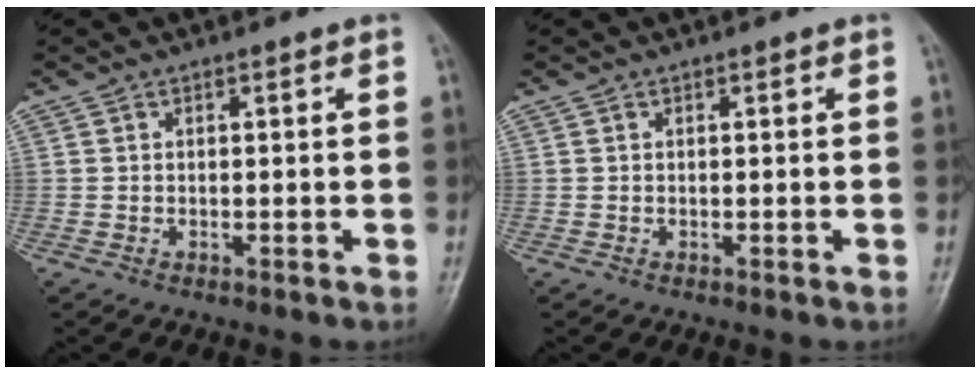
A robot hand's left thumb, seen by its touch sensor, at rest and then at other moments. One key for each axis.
{"total": 0.0}